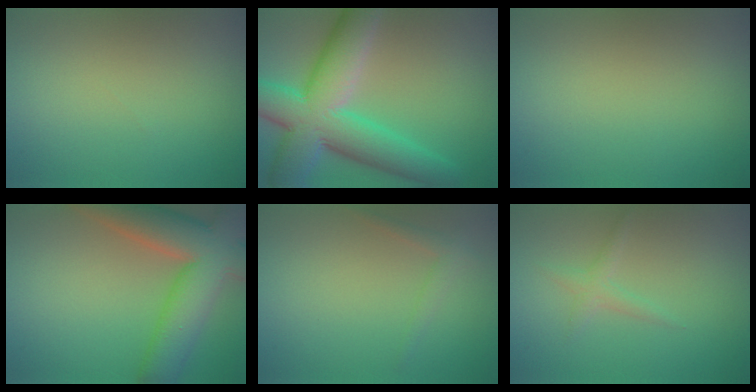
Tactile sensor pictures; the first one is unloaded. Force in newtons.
{"total": 10.9, "press": 10.9, "slide": 0.5}
{"total": 0.0}
{"total": 10.9, "press": 10.9, "slide": 0.8}
{"total": 1.2, "press": 1.2, "slide": 0.1}
{"total": 1.2, "press": 1.2, "slide": 0.1}